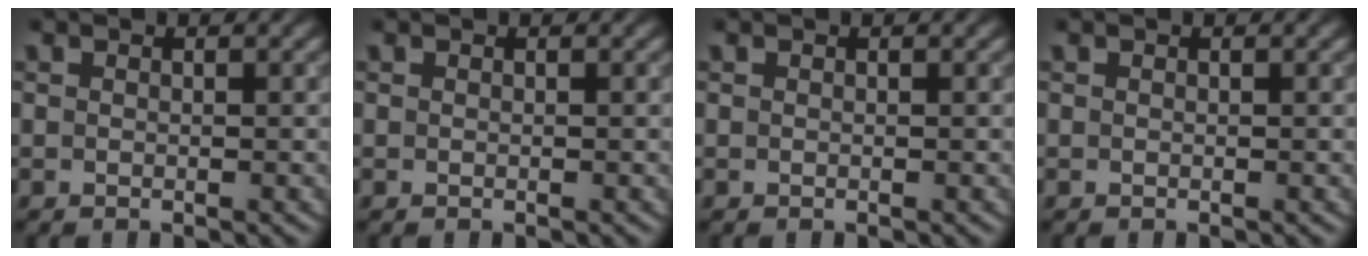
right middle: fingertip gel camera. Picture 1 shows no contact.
{"total": 0.0}
{"total": 0.0}
{"total": 0.0}